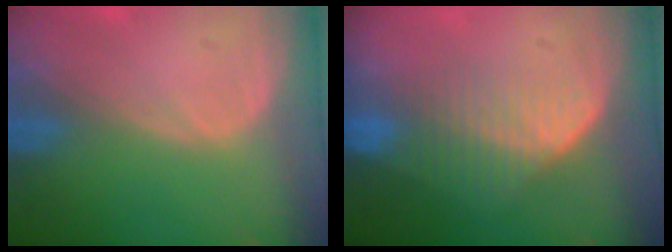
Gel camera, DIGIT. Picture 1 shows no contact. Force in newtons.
{"total": 7.2, "press": 6.2, "slide": 3.7}